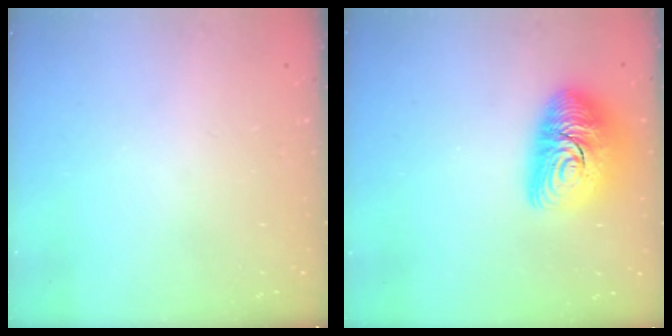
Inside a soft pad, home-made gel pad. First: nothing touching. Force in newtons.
{"total": 14.1, "press": 14.1, "slide": 1.2}